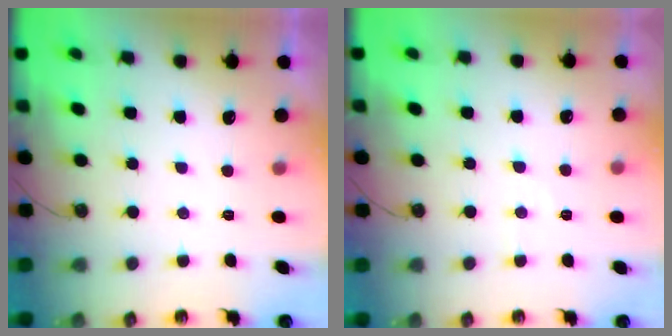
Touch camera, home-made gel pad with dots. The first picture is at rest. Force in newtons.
{"total": 3.7, "press": 3.6, "slide": 0.5}